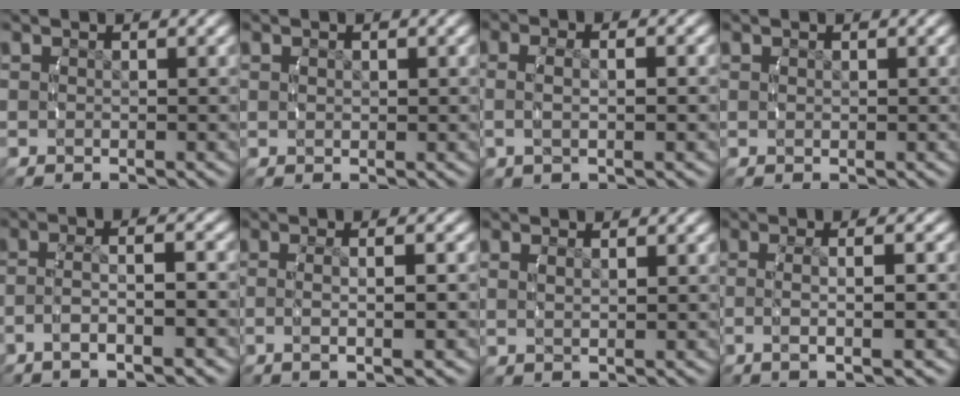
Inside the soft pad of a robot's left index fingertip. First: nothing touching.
{"total": 0.5, "force": [0.4, 0.0, 0.4], "torque": [-0.008, -0.004, 0.010]}
{"total": 2.9, "force": [0.0, 1.0, 2.8], "torque": [-0.054, 0.000, 0.002]}
{"total": 0.0}
{"total": 4.1, "force": [-2.1, 1.1, 3.4], "torque": [-0.066, -0.002, -0.033]}
{"total": 3.2, "force": [-0.7, 0.2, 3.1], "torque": [-0.062, -0.001, -0.011]}
{"total": 1.2, "force": [0.5, 0.1, 1.1], "torque": [-0.016, 0.002, 0.011]}
{"total": 3.7, "force": [-0.8, 0.4, 3.6], "torque": [-0.073, -0.001, -0.012]}